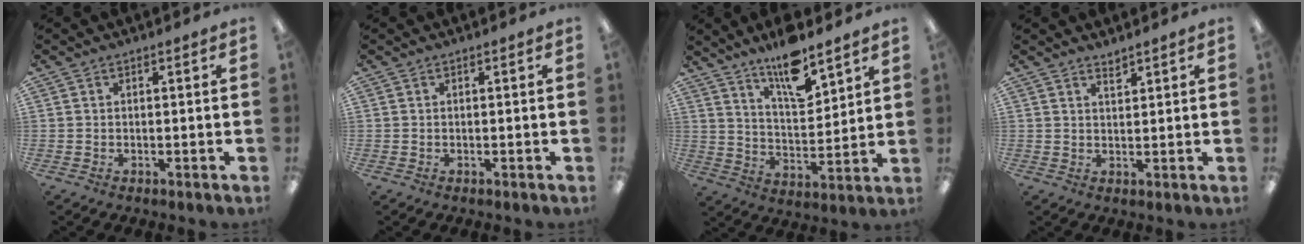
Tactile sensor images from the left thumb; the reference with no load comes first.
{"total": 0.0}
{"total": 12.9, "force": [10.1, 3.8, 7.1], "torque": [-0.110, -0.064, 0.172]}
{"total": 2.0, "force": [1.9, 0.3, 0.5], "torque": [-0.012, -0.003, 0.035]}